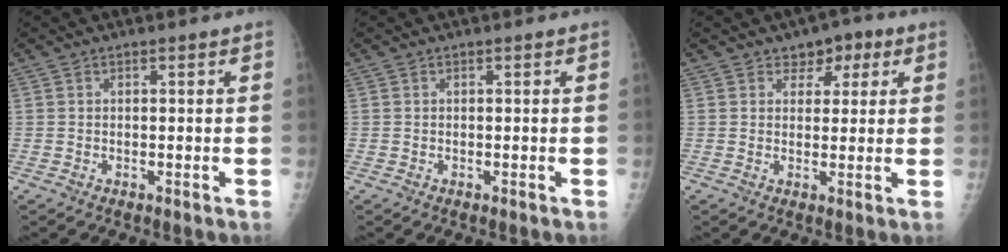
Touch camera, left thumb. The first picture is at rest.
{"total": 0.0}
{"total": 5.0, "force": [2.5, 3.6, 2.3], "torque": [0.006, -0.005, 0.029]}